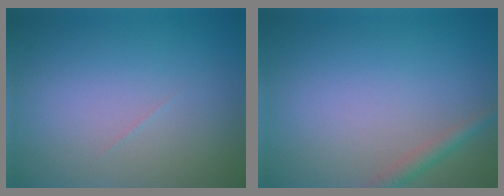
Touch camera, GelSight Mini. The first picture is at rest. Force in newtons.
{"total": 1.8, "press": 1.8, "slide": 0.1}